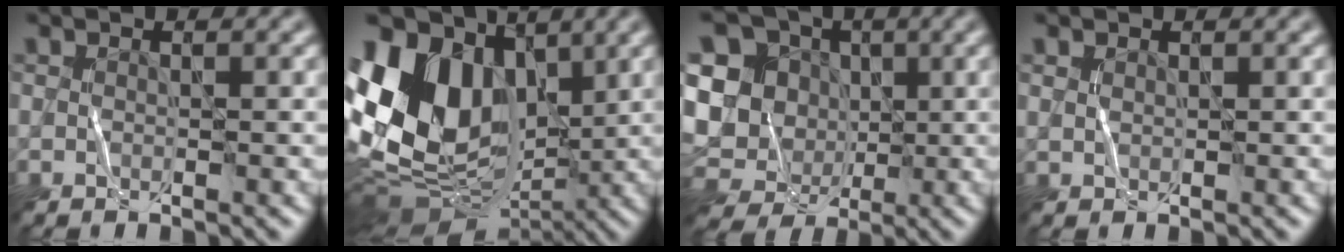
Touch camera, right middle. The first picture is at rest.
{"total": 14.7, "force": [2.7, 10.2, 10.1], "torque": [-0.212, 0.021, 0.030]}
{"total": 13.4, "force": [-0.5, 12.1, 5.8], "torque": [-0.139, 0.001, -0.023]}
{"total": 0.6, "force": [0.5, 0.3, 0.2], "torque": [-0.005, -0.001, 0.012]}